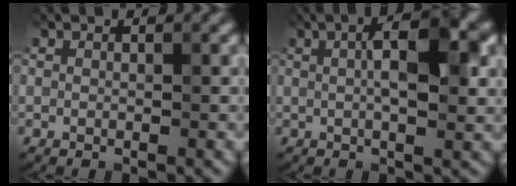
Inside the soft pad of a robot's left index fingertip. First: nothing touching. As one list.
[{"total": 5.6, "force": [1.1, 1.7, 5.3], "torque": [-0.088, 0.012, 0.014]}]